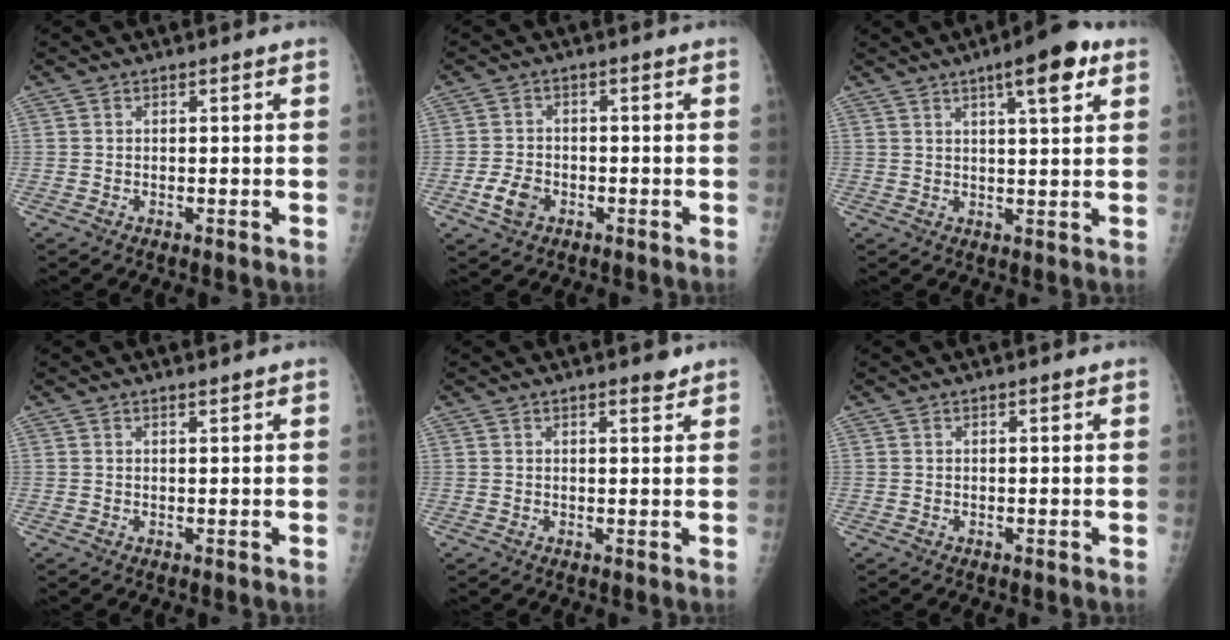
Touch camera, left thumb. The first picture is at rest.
{"total": 4.6, "force": [-2.3, 3.3, 2.3], "torque": [-0.038, 0.014, -0.038]}
{"total": 9.3, "force": [4.7, 2.2, 7.7], "torque": [-0.100, -0.010, 0.063]}
{"total": 0.9, "force": [0.7, 0.1, 0.5], "torque": [-0.007, -0.004, 0.013]}
{"total": 2.4, "force": [1.7, 0.7, 1.5], "torque": [-0.016, -0.009, 0.023]}
{"total": 0.9, "force": [0.4, 0.2, 0.7], "torque": [-0.012, 0.001, 0.005]}